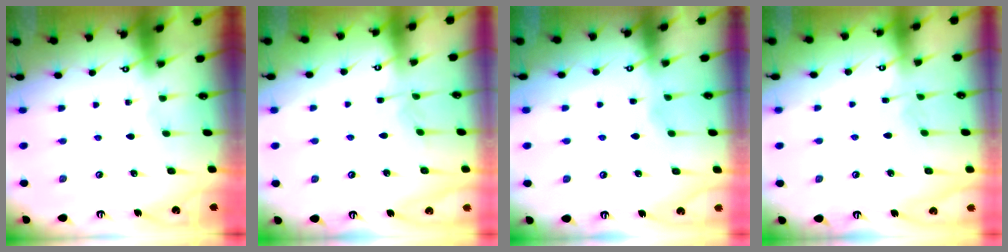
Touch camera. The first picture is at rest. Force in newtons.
{"total": 5.0, "press": 5.0, "slide": 0.5}
{"total": 2.2, "press": 2.2, "slide": 0.3}
{"total": 4.7, "press": 4.7, "slide": 0.4}